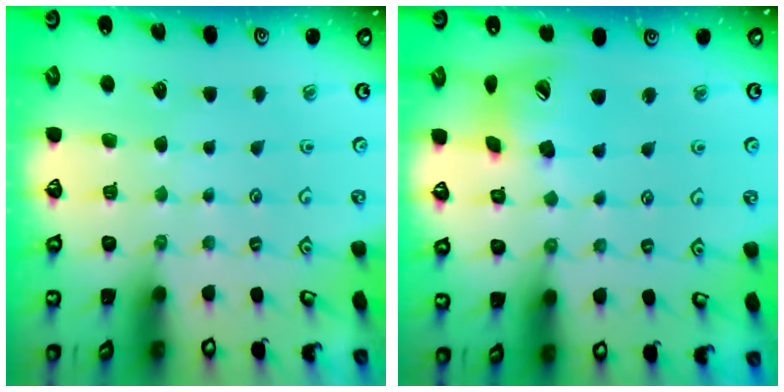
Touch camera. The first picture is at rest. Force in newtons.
{"total": 15.5, "press": 15.2, "slide": 2.5}